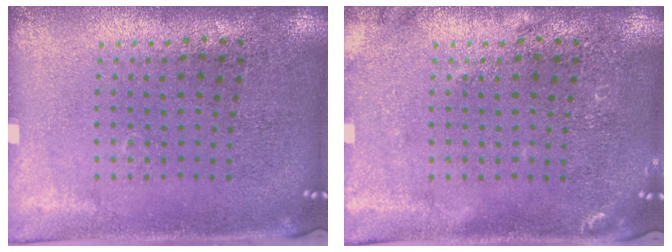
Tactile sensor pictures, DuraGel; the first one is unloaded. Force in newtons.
{"total": 1.2, "press": 1.2, "slide": 0.3}